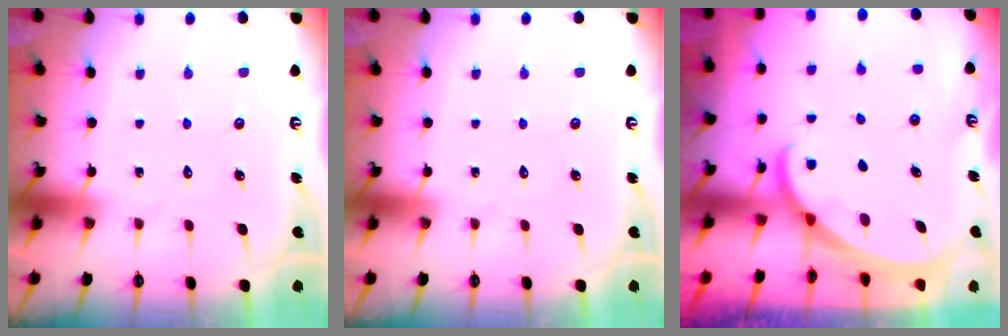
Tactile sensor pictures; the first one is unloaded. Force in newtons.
{"total": 0.0}
{"total": 1.2, "press": 1.2, "slide": 0.1}